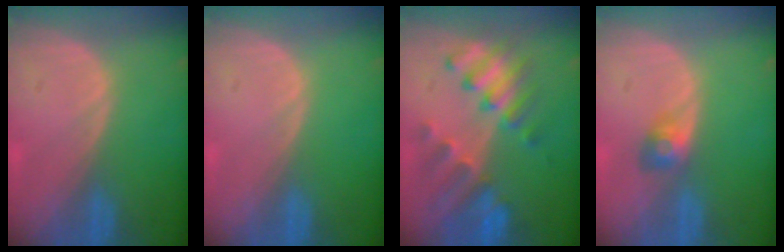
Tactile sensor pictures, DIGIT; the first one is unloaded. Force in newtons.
{"total": 0.0}
{"total": 8.8, "press": 8.4, "slide": 2.8}
{"total": 3.0, "press": 2.6, "slide": 1.4}